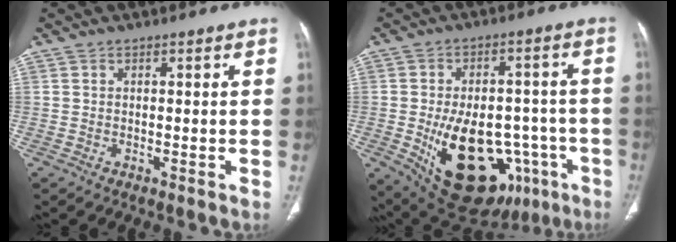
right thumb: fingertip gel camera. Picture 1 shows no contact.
{"total": 23.4, "force": [-8.1, 14.0, 16.8], "torque": [-0.234, 0.017, -0.090]}